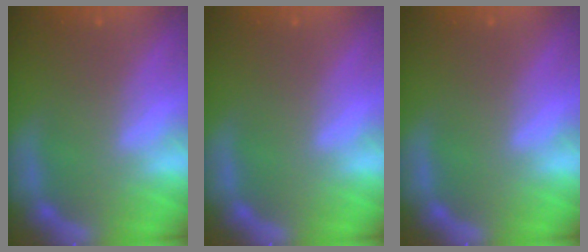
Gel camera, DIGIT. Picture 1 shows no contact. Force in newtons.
{"total": 0.0}
{"total": 0.0}